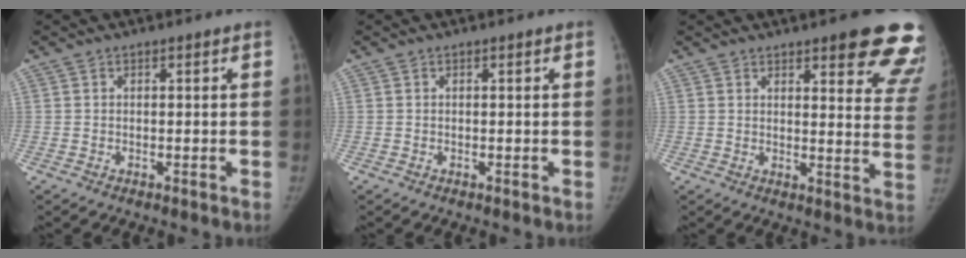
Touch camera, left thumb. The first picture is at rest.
{"total": 0.0}
{"total": 16.5, "force": [11.0, 4.6, 11.3], "torque": [-0.098, -0.053, 0.116]}